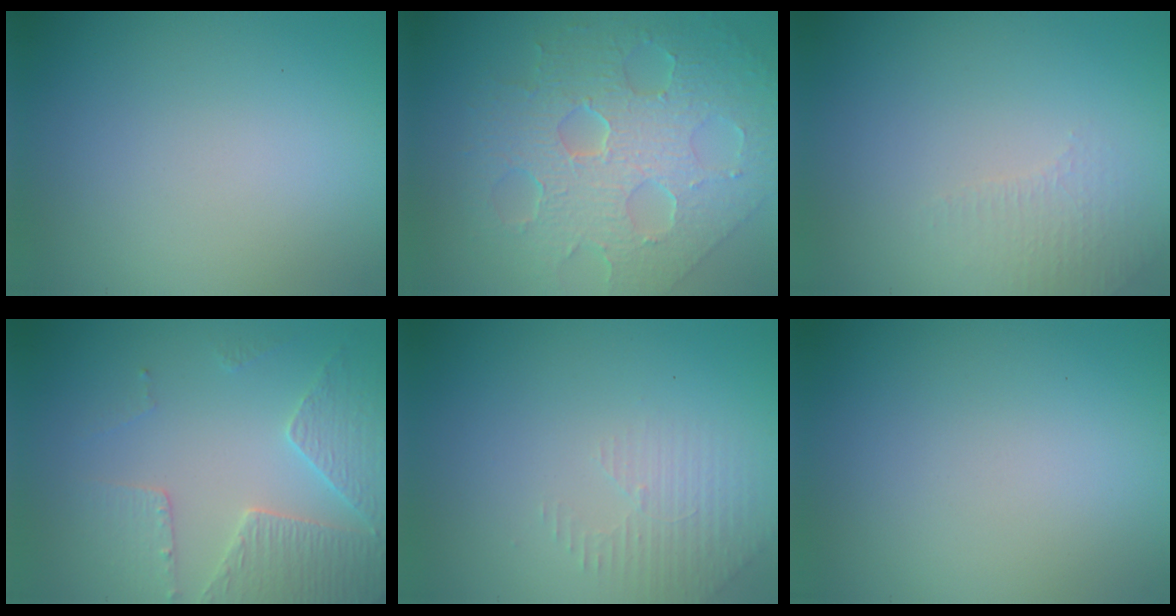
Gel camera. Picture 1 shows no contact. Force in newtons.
{"total": 8.8, "press": 6.1, "slide": 6.3}
{"total": 1.6, "press": 1.6, "slide": 0.4}
{"total": 4.0, "press": 3.9, "slide": 0.7}
{"total": 1.9, "press": 1.8, "slide": 0.6}
{"total": 0.0}